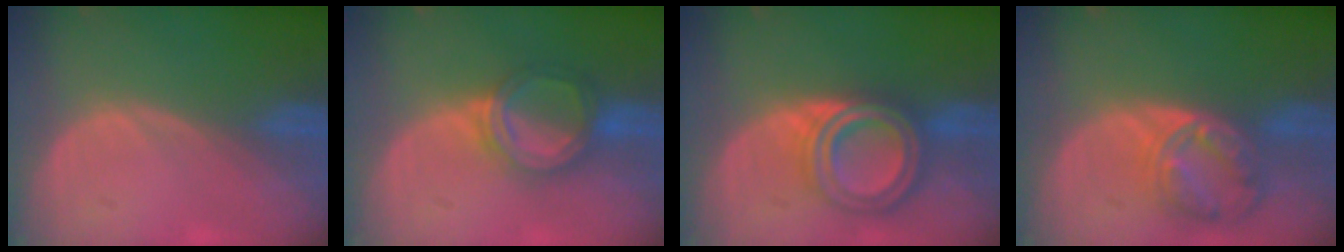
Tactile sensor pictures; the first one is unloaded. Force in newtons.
{"total": 6.2, "press": 5.7, "slide": 2.6}
{"total": 7.5, "press": 7.5, "slide": 0.5}
{"total": 8.2, "press": 7.0, "slide": 4.3}